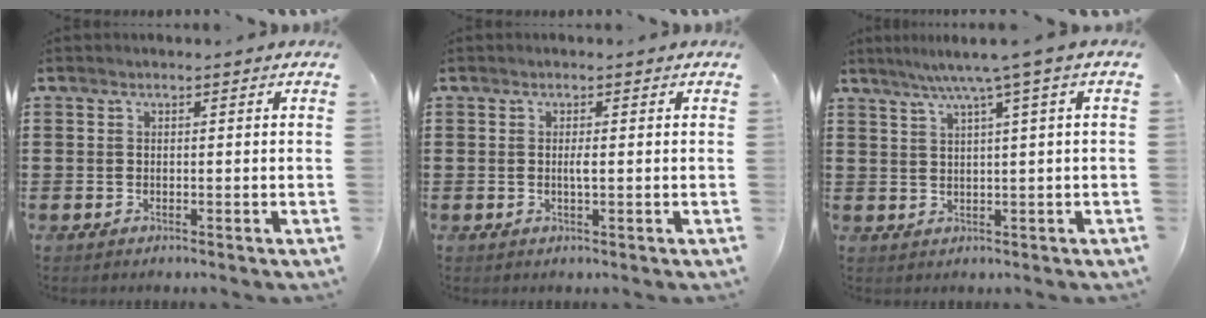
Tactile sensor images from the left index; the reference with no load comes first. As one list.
[{"total": 1.3, "force": [0.1, 0.0, 1.3], "torque": [-0.026, -0.003, 0.001]}, {"total": 4.3, "force": [2.1, -0.7, 3.7], "torque": [-0.075, -0.007, 0.032]}]